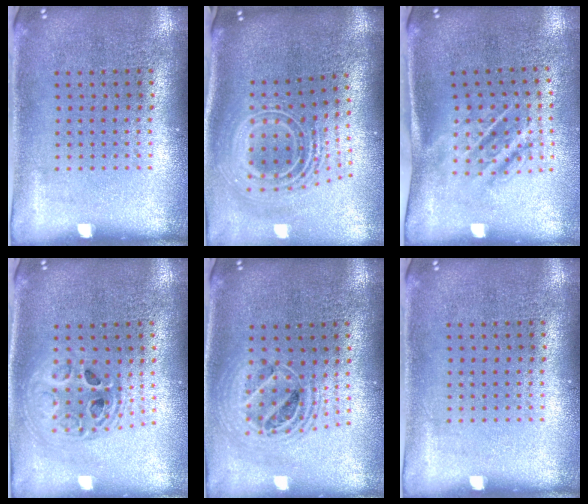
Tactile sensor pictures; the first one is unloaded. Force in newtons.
{"total": 2.7, "press": 1.8, "slide": 2.0}
{"total": 1.7, "press": 1.2, "slide": 1.2}
{"total": 1.8, "press": 1.5, "slide": 1.0}
{"total": 1.8, "press": 1.5, "slide": 1.0}
{"total": 0.0}